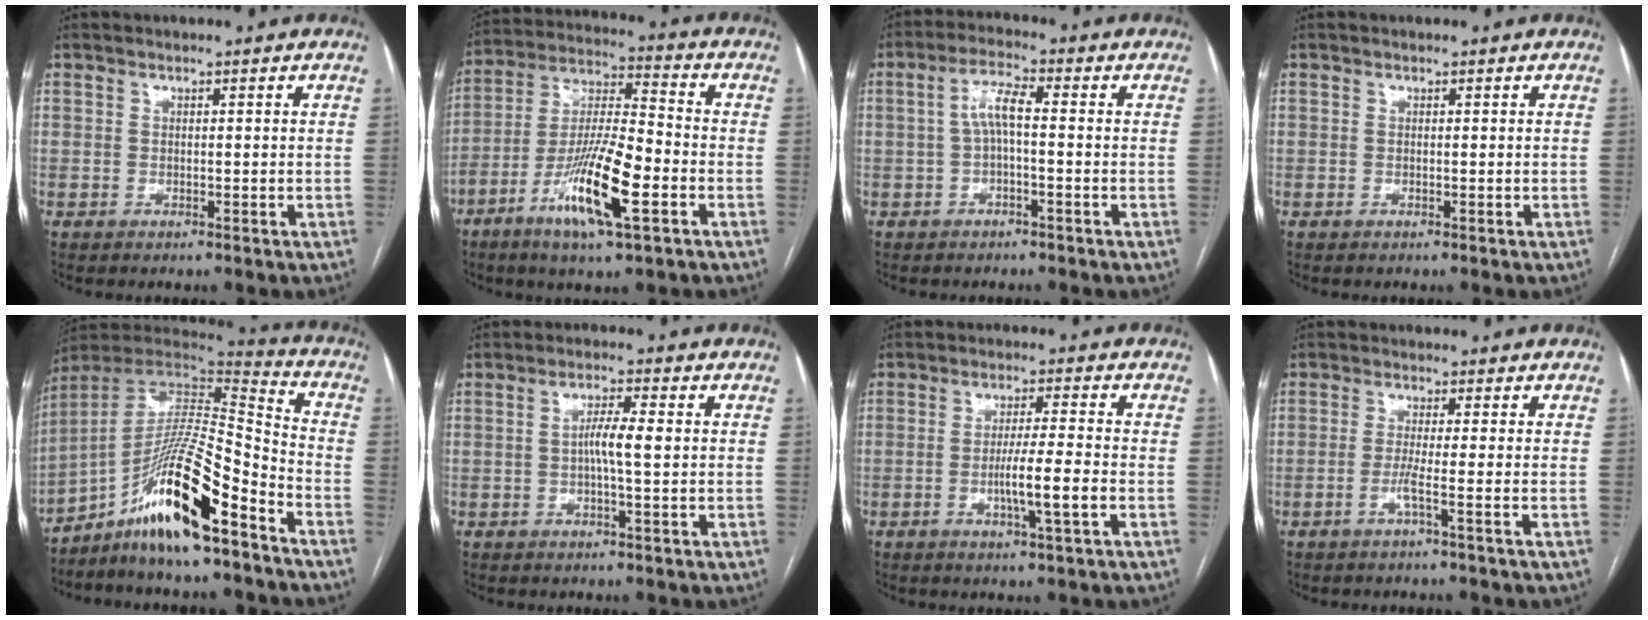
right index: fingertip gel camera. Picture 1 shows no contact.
{"total": 14.7, "force": [-6.2, 2.1, 13.2], "torque": [-0.255, -0.010, -0.112]}
{"total": 4.8, "force": [-0.1, 0.9, 4.7], "torque": [-0.090, 0.019, -0.002]}
{"total": 0.0}
{"total": 17.5, "force": [-10.7, 1.6, 13.7], "torque": [-0.267, -0.002, -0.191]}
{"total": 4.1, "force": [-0.1, 0.1, 4.1], "torque": [-0.076, 0.006, -0.003]}
{"total": 6.1, "force": [-1.7, -0.5, 5.9], "torque": [-0.102, -0.007, -0.029]}
{"total": 2.7, "force": [-1.3, -1.2, 2.0], "torque": [-0.038, 0.000, -0.026]}